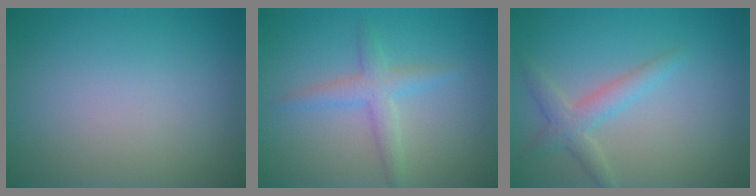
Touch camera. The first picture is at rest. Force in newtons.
{"total": 2.6, "press": 2.6, "slide": 0.0}
{"total": 2.6, "press": 2.6, "slide": 0.1}